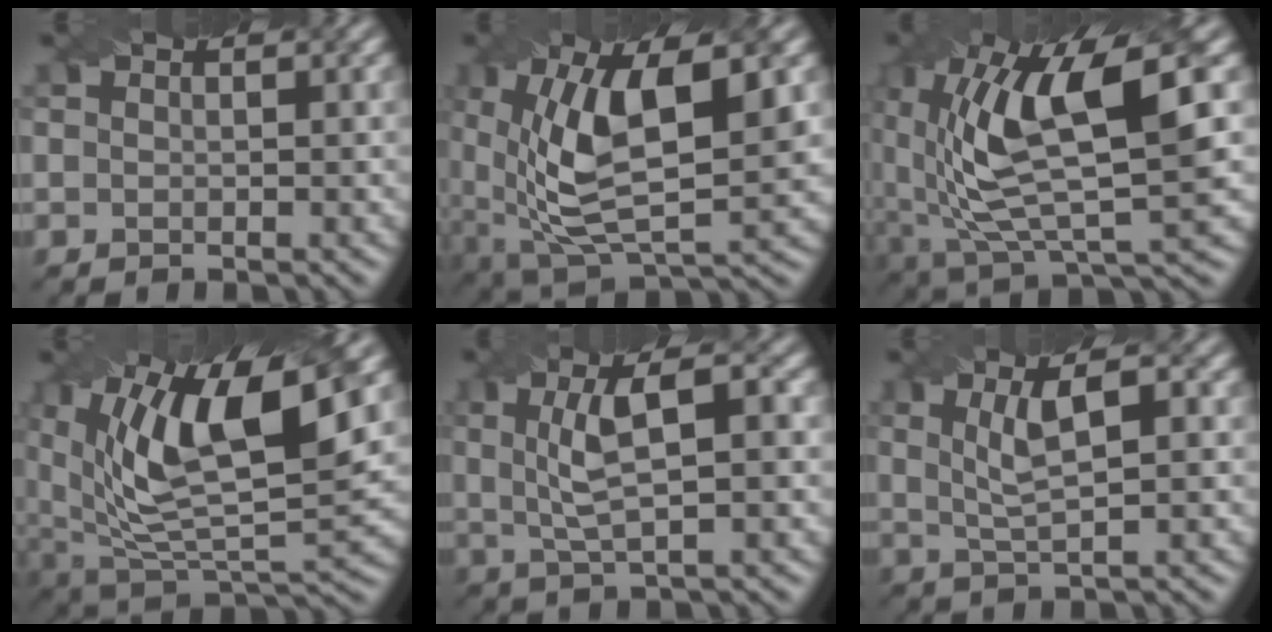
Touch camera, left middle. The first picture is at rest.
{"total": 11.5, "force": [1.8, 5.1, 10.1], "torque": [-0.186, -0.005, 0.028]}
{"total": 11.5, "force": [2.2, 4.3, 10.5], "torque": [-0.206, -0.004, 0.048]}
{"total": 14.7, "force": [5.4, 5.8, 12.4], "torque": [-0.221, 0.006, 0.091]}
{"total": 5.8, "force": [1.1, 1.7, 5.4], "torque": [-0.100, 0.008, 0.020]}
{"total": 4.5, "force": [1.1, 1.2, 4.2], "torque": [-0.079, 0.003, 0.024]}